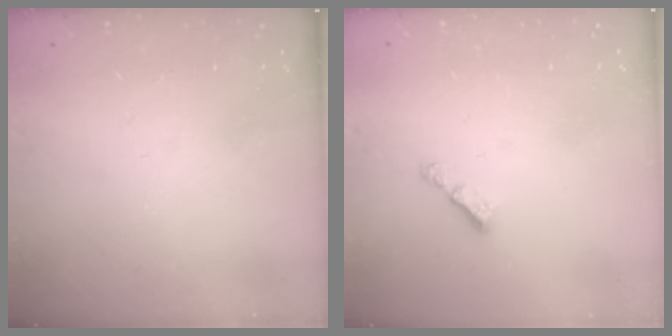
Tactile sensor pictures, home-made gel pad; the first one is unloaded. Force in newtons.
{"total": 3.1, "press": 3.1, "slide": 0.1}